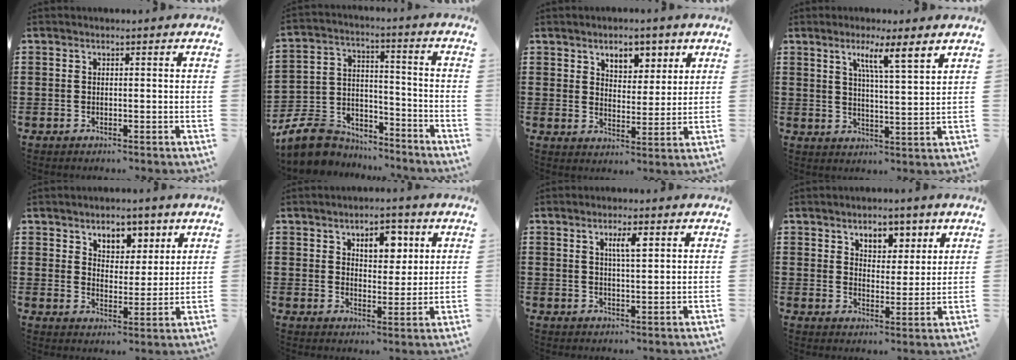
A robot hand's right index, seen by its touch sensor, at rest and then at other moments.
{"total": 7.7, "force": [-6.9, 3.0, 1.2], "torque": [-0.048, 0.017, -0.140]}
{"total": 5.1, "force": [3.3, 3.1, 2.4], "torque": [-0.039, 0.000, 0.055]}
{"total": 5.9, "force": [3.5, 0.2, 4.8], "torque": [-0.088, -0.006, 0.054]}
{"total": 5.5, "force": [3.8, 3.5, 1.9], "torque": [-0.042, -0.005, 0.066]}
{"total": 5.8, "force": [2.8, 3.4, 3.8], "torque": [-0.055, 0.002, 0.042]}
{"total": 3.3, "force": [1.4, 0.8, 2.9], "torque": [-0.054, 0.002, 0.019]}
{"total": 5.1, "force": [3.3, 3.3, 2.2], "torque": [-0.036, -0.001, 0.053]}